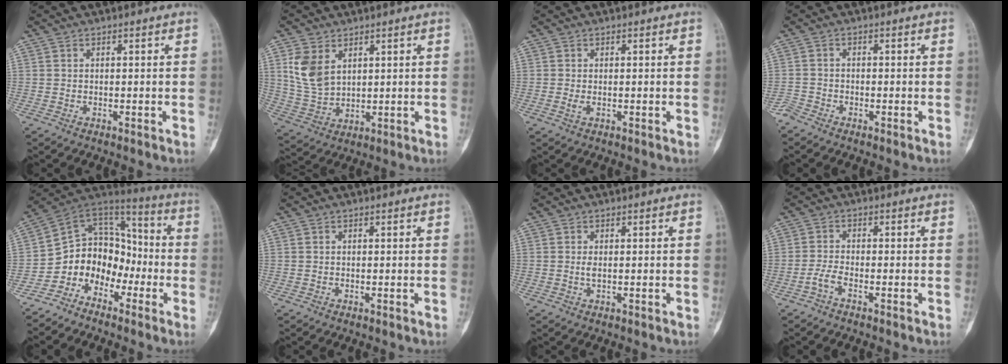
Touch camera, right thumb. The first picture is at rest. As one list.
[{"total": 8.5, "force": [3.4, 5.7, 5.3], "torque": [-0.099, -0.011, 0.083]}, {"total": 1.1, "force": [-0.1, 0.6, 0.9], "torque": [-0.019, -0.003, -0.003]}, {"total": 2.0, "force": [-1.9, 0.5, -0.1], "torque": [0.007, -0.003, -0.044]}, {"total": 12.4, "force": [-6.0, 9.7, 5.0], "torque": [-0.036, 0.103, -0.119]}, {"total": 0.0}, {"total": 0.8, "force": [0.0, 0.3, 0.8], "torque": [-0.019, -0.002, 0.001]}, {"total": 2.2, "force": [-1.5, 0.4, 1.6], "torque": [-0.040, 0.008, -0.034]}]